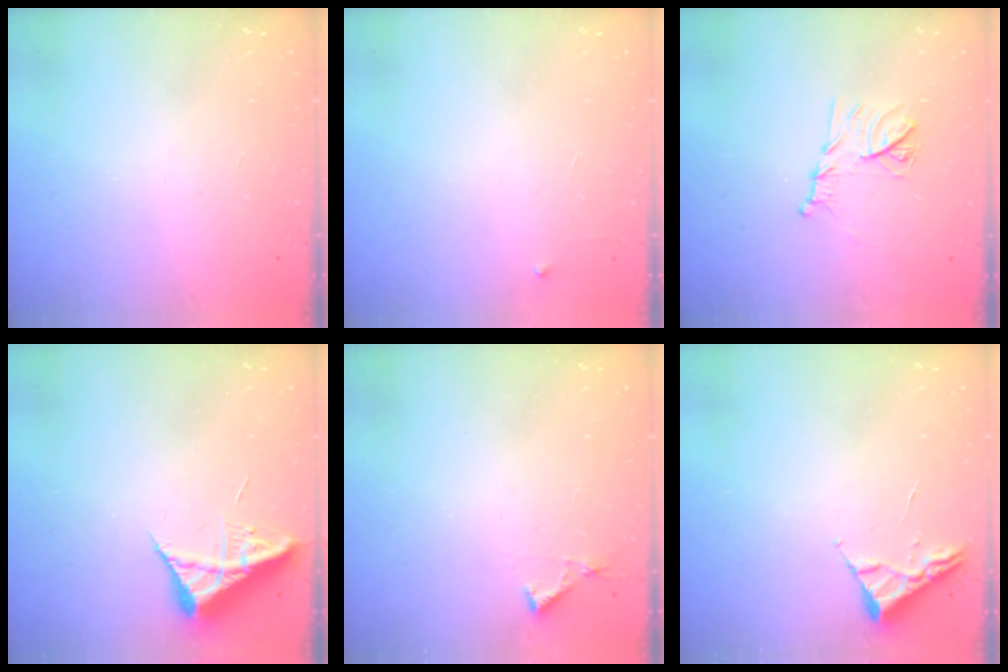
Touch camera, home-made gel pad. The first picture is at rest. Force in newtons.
{"total": 2.6, "press": 2.6, "slide": 0.4}
{"total": 11.2, "press": 11.2, "slide": 0.5}
{"total": 9.2, "press": 9.2, "slide": 0.8}
{"total": 4.1, "press": 4.1, "slide": 0.5}
{"total": 2.6, "press": 2.6, "slide": 0.3}